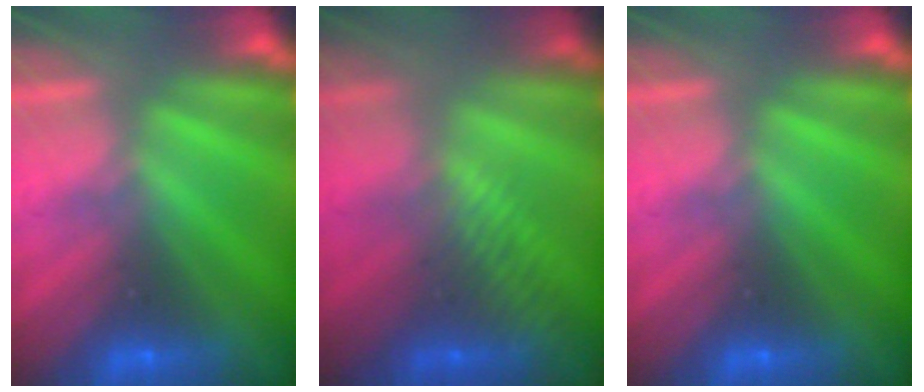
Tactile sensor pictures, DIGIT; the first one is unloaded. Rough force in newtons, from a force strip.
{"total": 2.9}
{"total": 0.0}